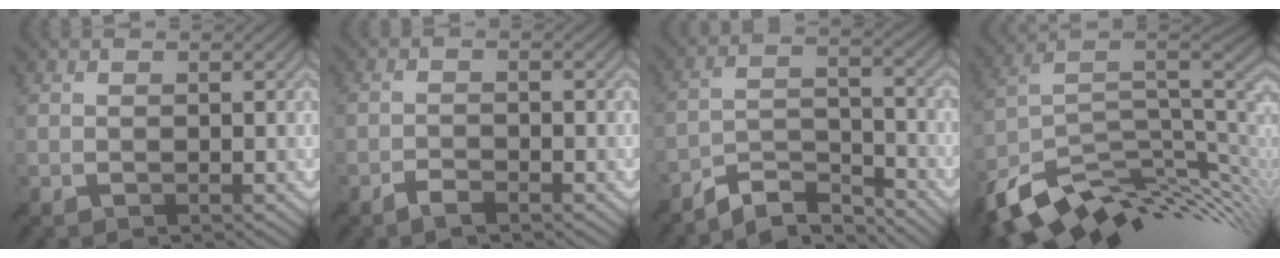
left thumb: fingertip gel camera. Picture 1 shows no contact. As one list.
[{"total": 1.9, "force": [-1.5, 0.4, 1.0], "torque": [-0.020, 0.001, -0.031]}, {"total": 6.7, "force": [-6.0, 1.7, 2.3], "torque": [-0.044, -0.003, -0.117]}, {"total": 14.3, "force": [-6.6, 7.2, 10.5], "torque": [-0.215, -0.030, -0.108]}]